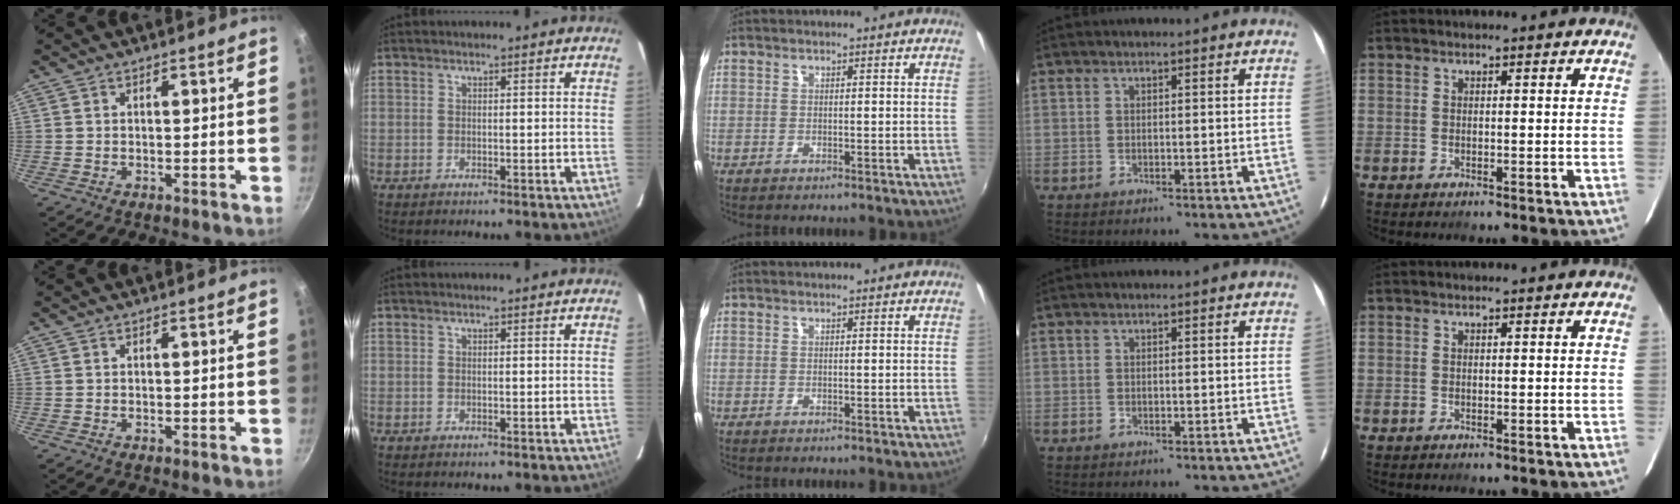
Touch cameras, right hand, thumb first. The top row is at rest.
{}